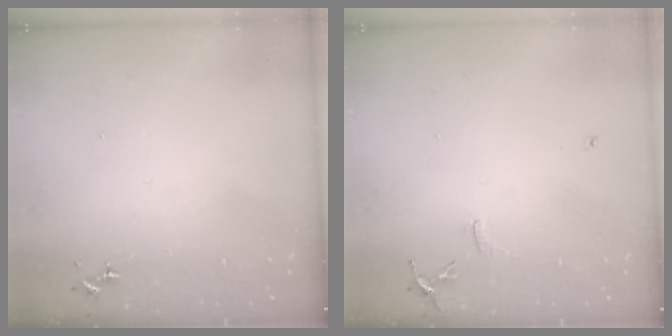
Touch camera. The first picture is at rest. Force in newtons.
{"total": 6.2, "press": 6.1, "slide": 0.7}